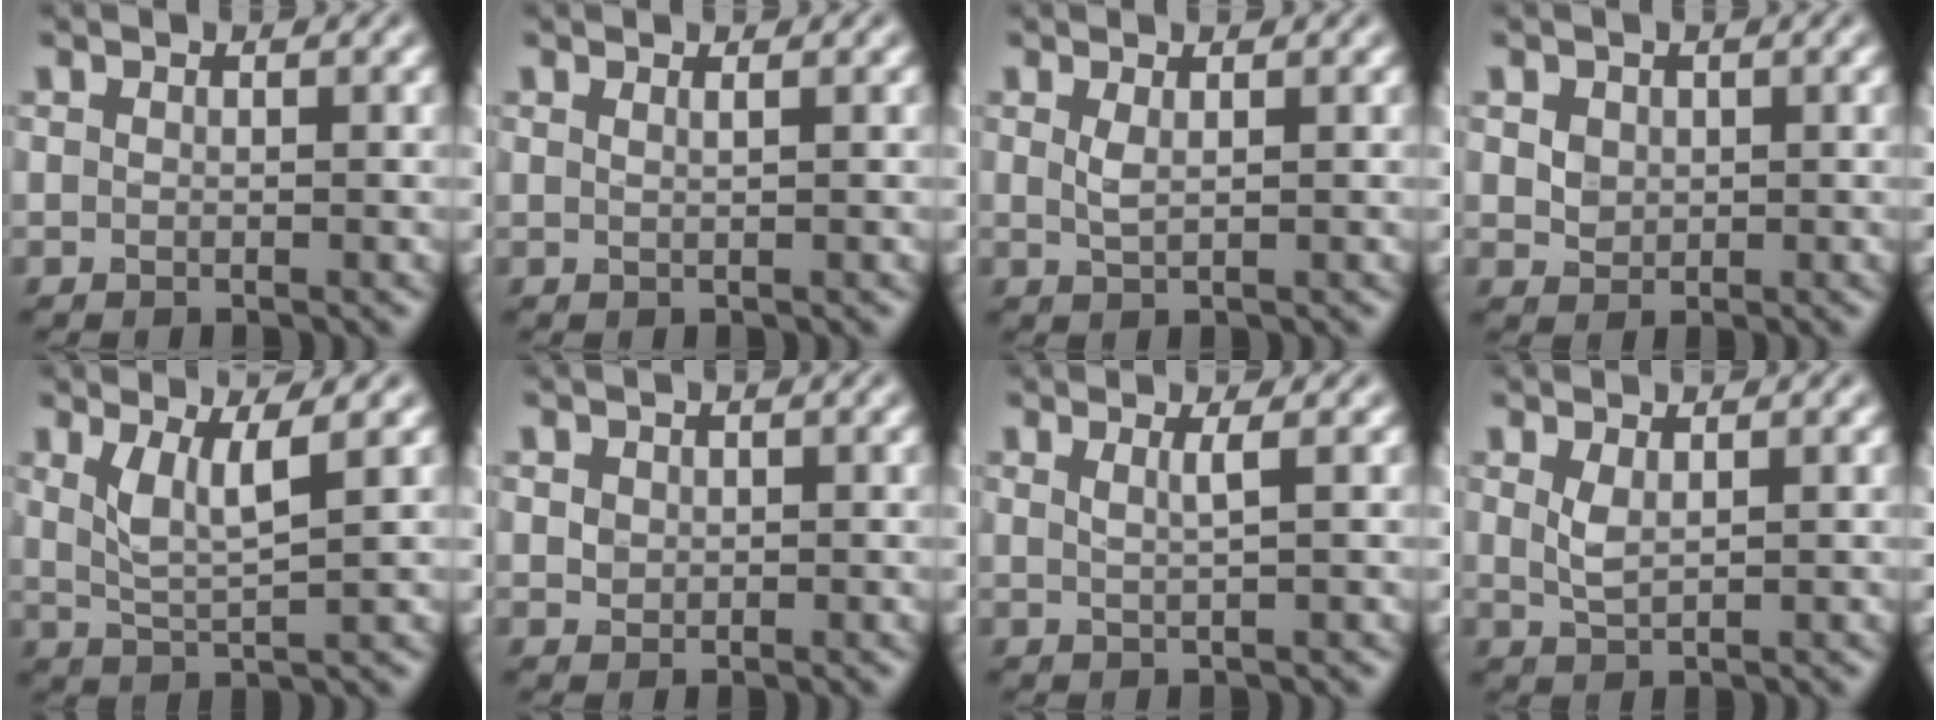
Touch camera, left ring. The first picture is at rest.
{"total": 0.9, "force": [0.5, 0.3, 0.6], "torque": [-0.005, -0.003, 0.003]}
{"total": 1.2, "force": [0.5, 0.4, 1.0], "torque": [-0.025, -0.002, 0.012]}
{"total": 1.8, "force": [0.6, 1.5, 0.8], "torque": [-0.018, -0.003, 0.020]}
{"total": 3.6, "force": [1.6, 0.8, 3.1], "torque": [-0.065, -0.007, 0.035]}
{"total": 1.0, "force": [0.2, 0.9, 0.3], "torque": [-0.003, -0.004, 0.007]}
{"total": 1.7, "force": [0.6, 0.5, 1.5], "torque": [-0.018, -0.001, 0.006]}
{"total": 1.5, "force": [0.6, 0.6, 1.3], "torque": [-0.033, -0.003, 0.018]}